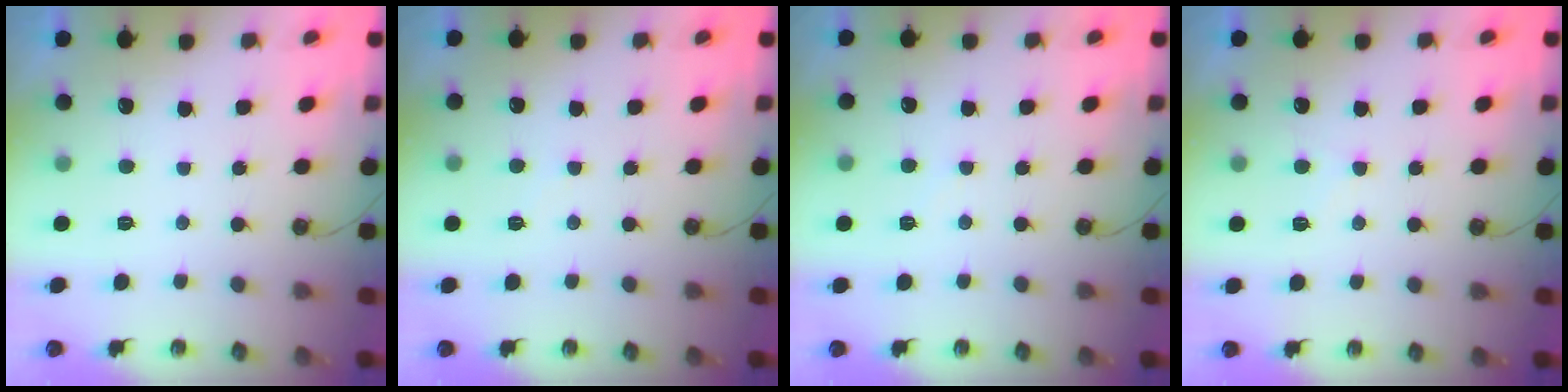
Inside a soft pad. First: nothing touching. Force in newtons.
{"total": 3.5, "press": 3.5, "slide": 0.4}
{"total": 2.9, "press": 2.9, "slide": 0.5}
{"total": 4.8, "press": 4.8, "slide": 0.6}